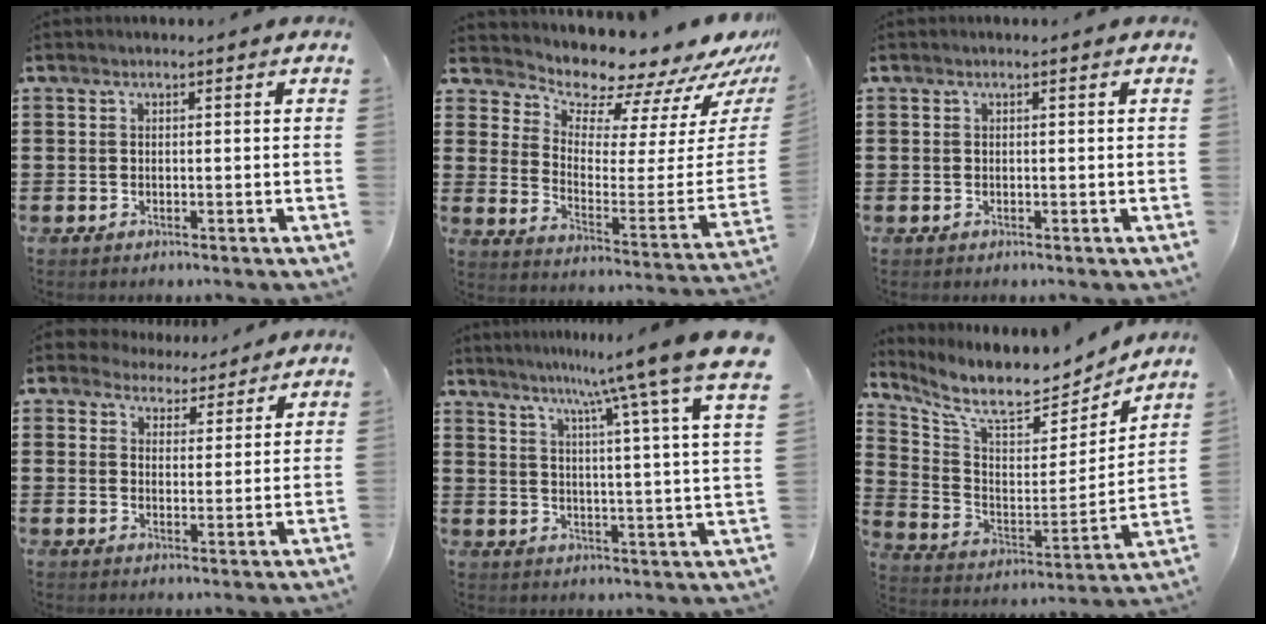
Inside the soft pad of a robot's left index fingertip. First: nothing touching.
{"total": 7.9, "force": [7.8, 1.3, 0.7], "torque": [-0.038, -0.092, 0.129]}
{"total": 0.0}
{"total": 3.9, "force": [3.7, 1.5, -0.1], "torque": [-0.016, -0.006, 0.069]}
{"total": 9.1, "force": [8.0, -1.7, 4.0], "torque": [-0.090, -0.064, 0.125]}
{"total": 9.0, "force": [7.9, 1.9, 3.8], "torque": [-0.105, -0.064, 0.132]}